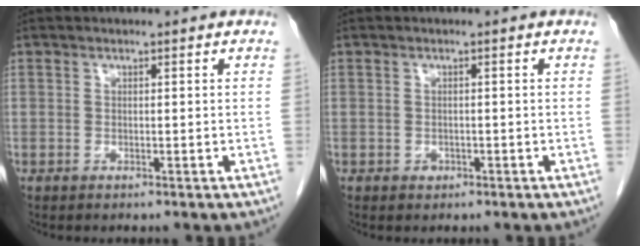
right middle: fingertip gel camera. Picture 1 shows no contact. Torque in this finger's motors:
{"motor_torque": [0.09, 0.12, 0.00, 0.00]}